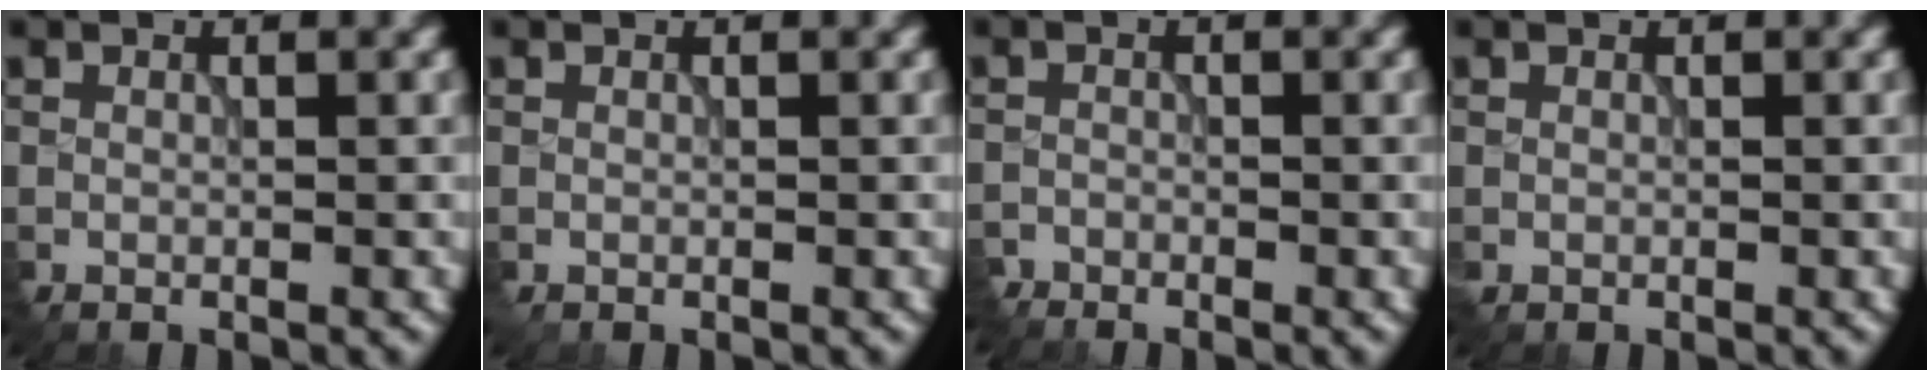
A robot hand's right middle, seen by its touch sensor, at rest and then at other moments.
{"total": 0.0}
{"total": 1.6, "force": [-1.6, 0.5, -0.2], "torque": [0.004, -0.005, -0.033]}
{"total": 0.6, "force": [0.2, 0.5, 0.4], "torque": [-0.012, 0.000, 0.004]}